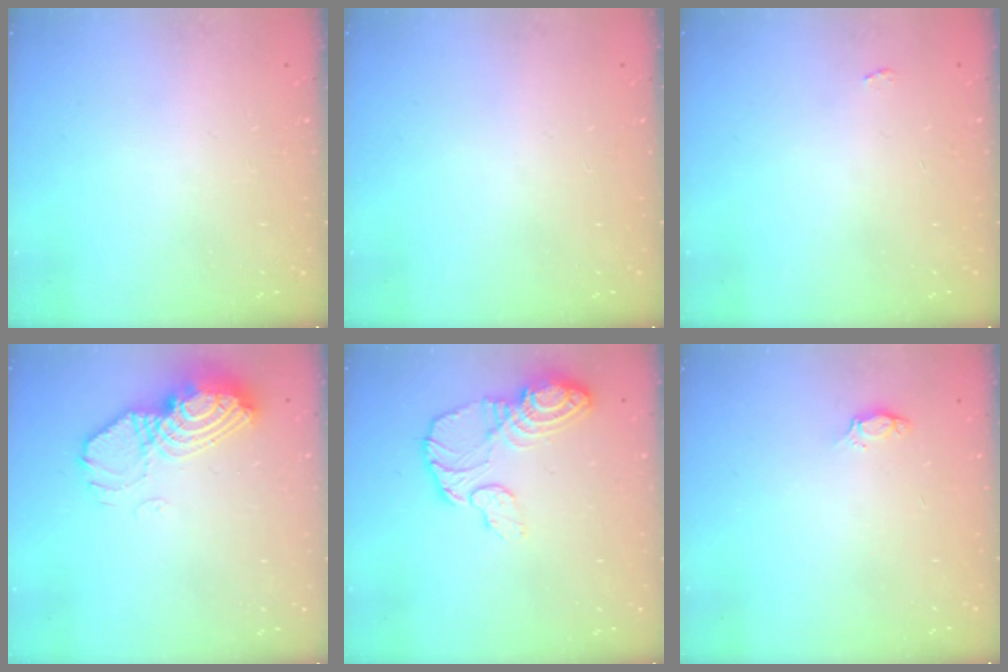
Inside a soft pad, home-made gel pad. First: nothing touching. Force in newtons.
{"total": 0.0}
{"total": 2.2, "press": 2.1, "slide": 0.3}
{"total": 12.3, "press": 12.3, "slide": 1.2}
{"total": 12.0, "press": 11.9, "slide": 1.1}
{"total": 3.2, "press": 3.2, "slide": 0.4}